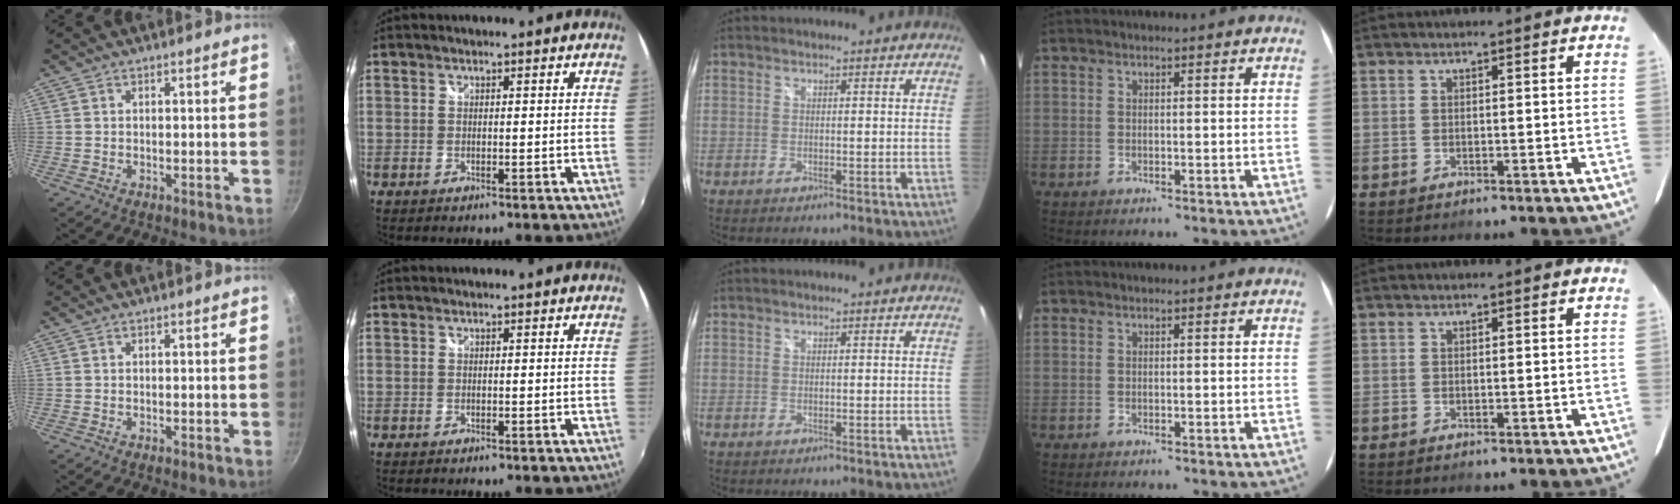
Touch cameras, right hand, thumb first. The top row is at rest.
{}